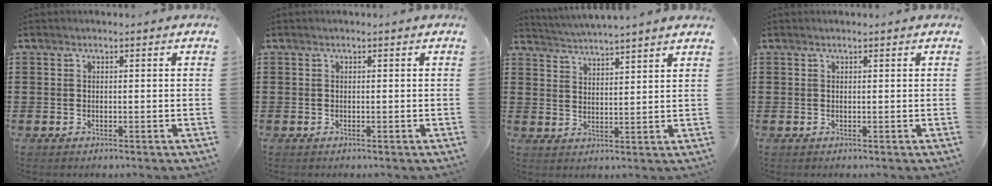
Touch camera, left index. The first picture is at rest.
{"total": 0.0}
{"total": 3.3, "force": [3.2, -0.9, -0.2], "torque": [-0.009, -0.021, 0.055]}
{"total": 0.0}